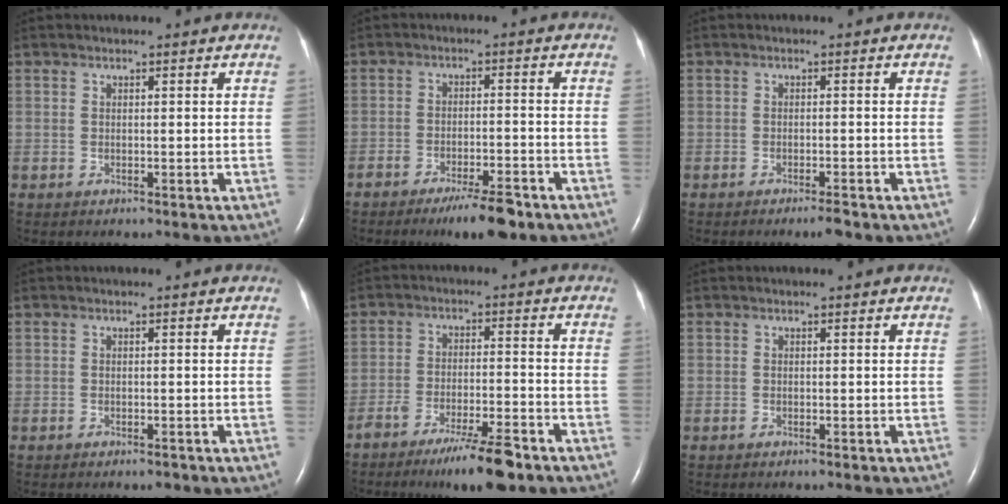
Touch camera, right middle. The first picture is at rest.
{"total": 6.7, "force": [-4.8, 1.3, 4.5], "torque": [-0.073, -0.006, -0.072]}
{"total": 2.0, "force": [-1.6, 0.1, 1.2], "torque": [-0.023, -0.003, -0.023]}
{"total": 0.9, "force": [-0.7, 0.3, 0.5], "torque": [-0.011, -0.002, -0.007]}
{"total": 8.8, "force": [-6.3, 1.0, 6.0], "torque": [-0.101, -0.014, -0.104]}
{"total": 0.0}